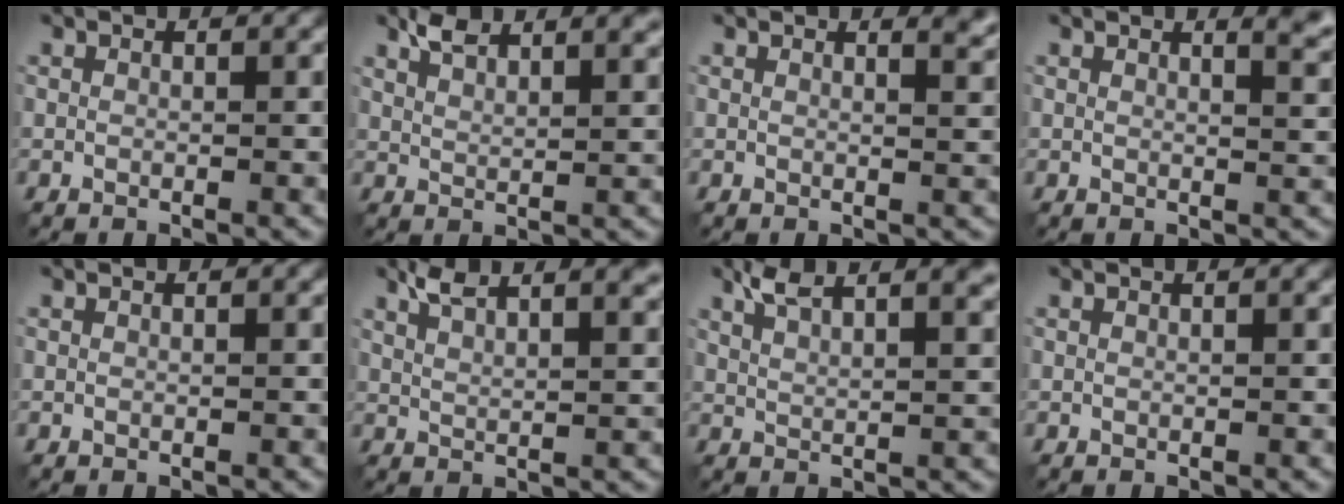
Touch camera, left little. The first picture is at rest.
{"total": 4.1, "force": [3.0, 1.2, 2.4], "torque": [-0.041, 0.009, 0.055]}
{"total": 2.4, "force": [1.9, 0.8, 1.2], "torque": [0.000, 0.001, 0.017]}
{"total": 3.1, "force": [2.2, 1.1, 1.9], "torque": [-0.001, 0.005, 0.018]}
{"total": 0.0}
{"total": 5.5, "force": [3.8, 1.6, 3.5], "torque": [-0.051, 0.018, 0.058]}
{"total": 6.1, "force": [4.2, 1.9, 4.1], "torque": [-0.059, 0.021, 0.061]}
{"total": 0.8, "force": [0.5, 0.2, 0.5], "torque": [-0.001, 0.003, 0.006]}